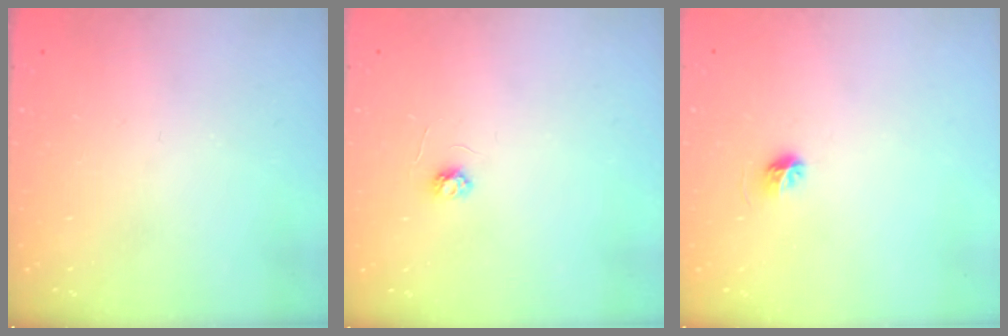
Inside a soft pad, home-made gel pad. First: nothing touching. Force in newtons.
{"total": 3.1, "press": 3.1, "slide": 0.4}
{"total": 4.5, "press": 4.3, "slide": 1.4}